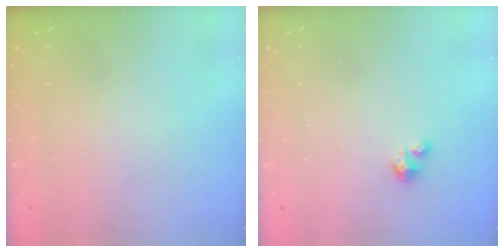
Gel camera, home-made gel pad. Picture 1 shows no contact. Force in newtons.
{"total": 2.7, "press": 2.7, "slide": 0.2}